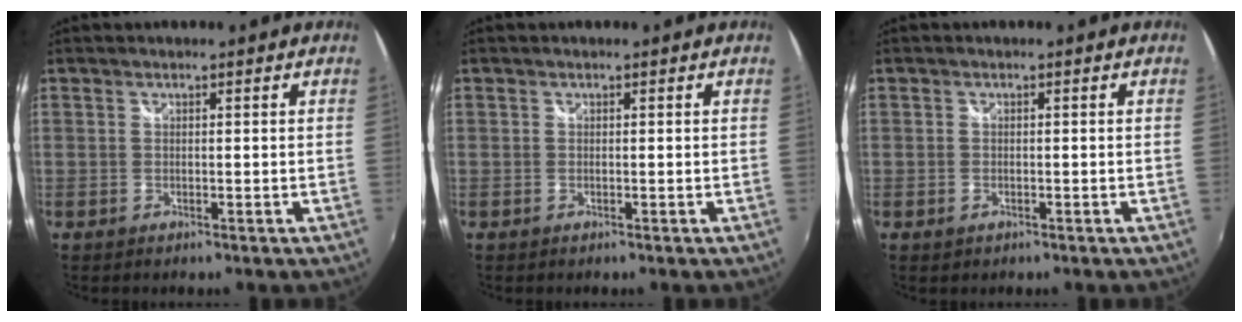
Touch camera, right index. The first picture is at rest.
{"total": 0.0}
{"total": 1.1, "force": [-0.6, 0.8, 0.5], "torque": [-0.009, -0.002, -0.009]}